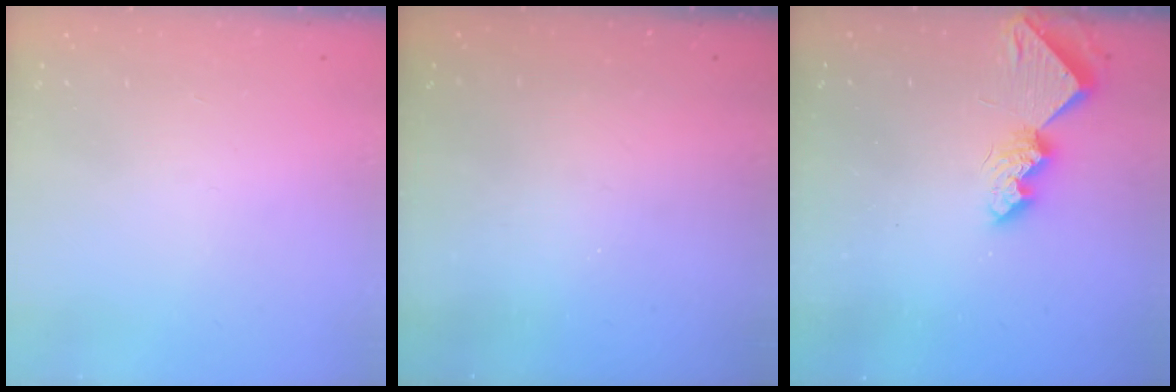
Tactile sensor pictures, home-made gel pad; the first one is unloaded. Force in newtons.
{"total": 0.0}
{"total": 9.5, "press": 9.5, "slide": 0.9}